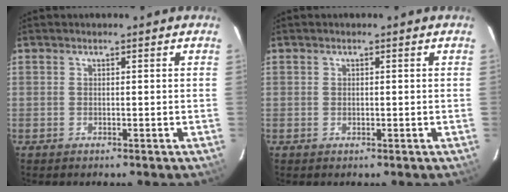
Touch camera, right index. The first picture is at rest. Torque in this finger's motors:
{"motor_torque": [-0.11, 0.04, -0.04, -0.01]}